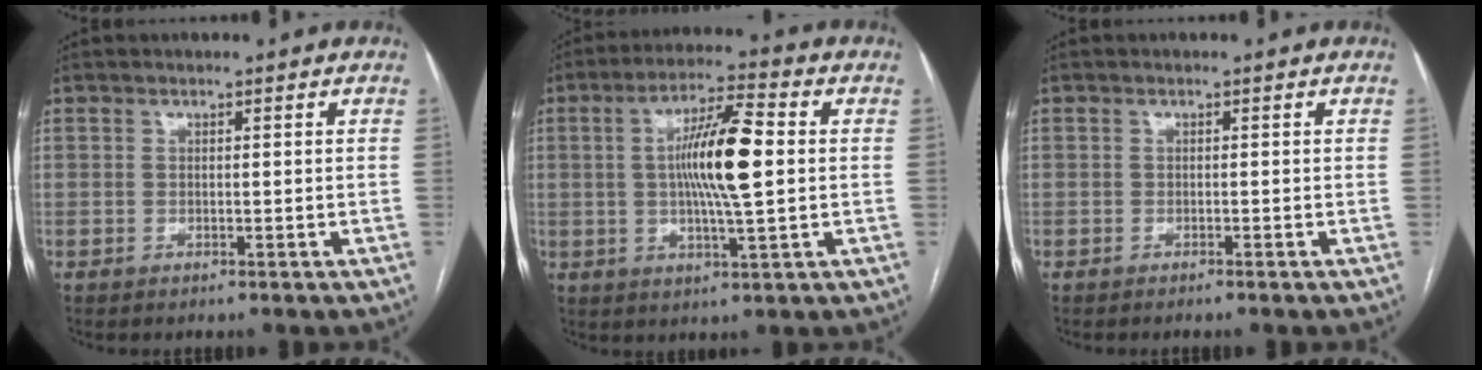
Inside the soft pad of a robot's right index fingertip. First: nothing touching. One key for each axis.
{"total": 11.5, "fx": 0.8, "fy": 1.3, "fz": 11.4, "tx": -0.205, "ty": 0.008, "tz": 0.011}
{"total": 0.7, "fx": -0.5, "fy": -0.2, "fz": 0.3, "tx": -0.004, "ty": 0.003, "tz": -0.011}